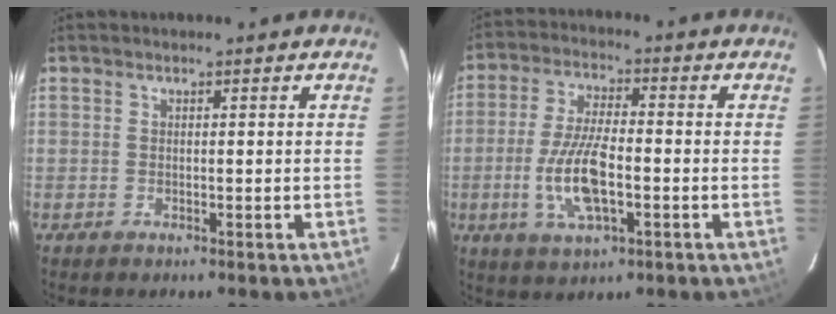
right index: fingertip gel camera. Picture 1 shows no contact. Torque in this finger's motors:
{"motor_torque": [1.75, -0.39, 0.77, 0.13]}